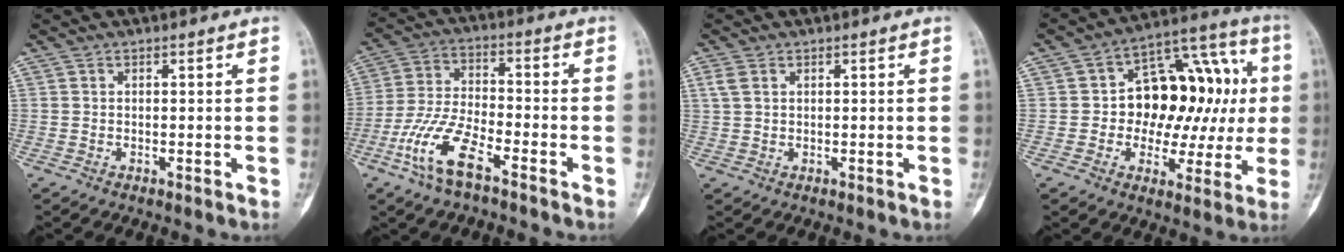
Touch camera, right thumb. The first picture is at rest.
{"total": 11.5, "force": [-6.4, 4.0, 8.6], "torque": [-0.187, 0.027, -0.126]}
{"total": 2.4, "force": [1.0, 1.5, 1.5], "torque": [-0.036, 0.007, 0.027]}
{"total": 20.3, "force": [1.4, 13.2, 15.4], "torque": [-0.154, 0.043, 0.022]}